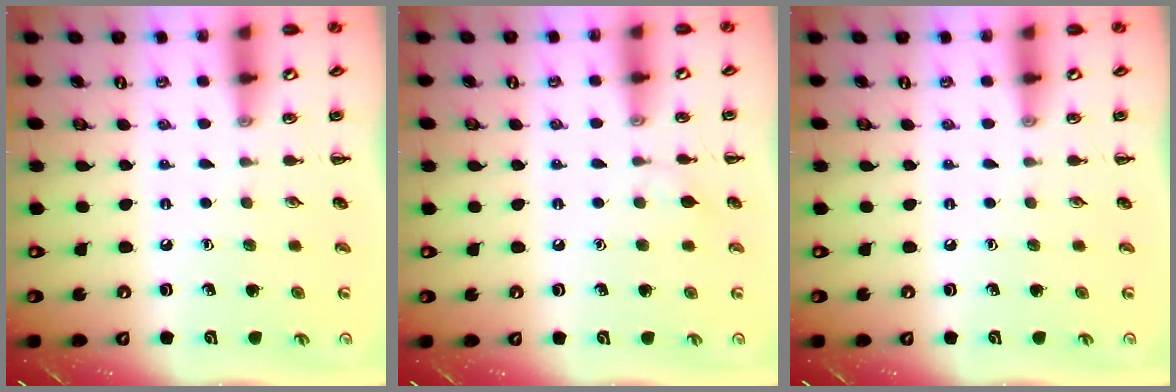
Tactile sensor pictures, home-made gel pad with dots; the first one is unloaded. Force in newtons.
{"total": 3.7, "press": 3.6, "slide": 0.9}
{"total": 0.0}